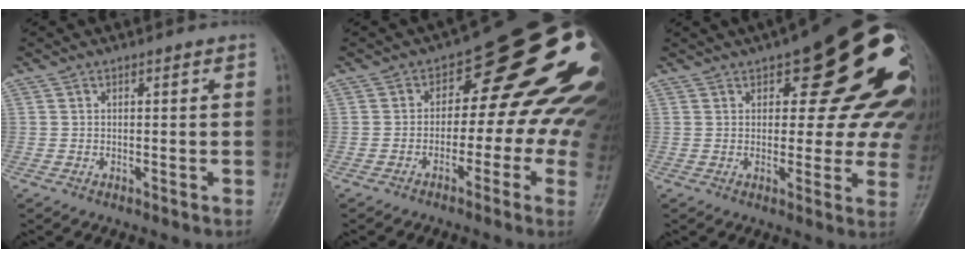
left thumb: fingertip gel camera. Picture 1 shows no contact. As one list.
[{"total": 18.4, "force": [0.0, 10.5, 15.1], "torque": [-0.146, 0.035, -0.008]}, {"total": 24.5, "force": [9.5, 9.7, 20.4], "torque": [-0.206, 0.008, 0.121]}]